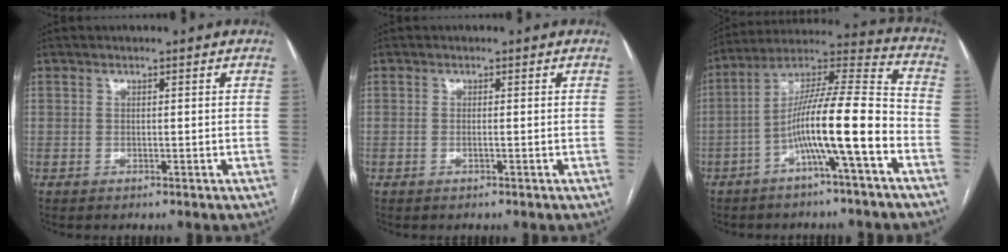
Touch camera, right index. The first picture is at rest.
{"total": 0.5, "force": [-0.1, 0.0, 0.5], "torque": [-0.012, 0.000, -0.001]}
{"total": 14.4, "force": [-5.2, 0.4, 13.4], "torque": [-0.231, 0.025, -0.092]}